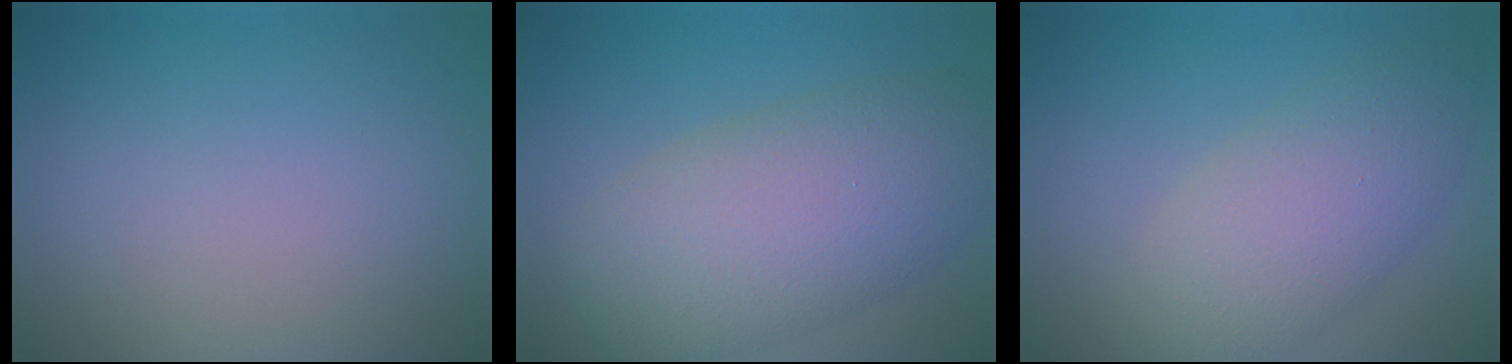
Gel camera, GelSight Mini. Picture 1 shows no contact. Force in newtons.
{"total": 8.8, "press": 8.8, "slide": 0.4}
{"total": 5.8, "press": 5.8, "slide": 0.1}